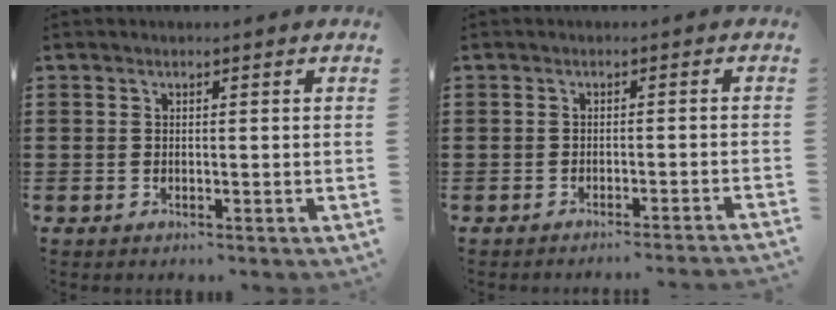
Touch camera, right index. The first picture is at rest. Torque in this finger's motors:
{"motor_torque": [-0.52, 0.65, -0.28, -0.03]}